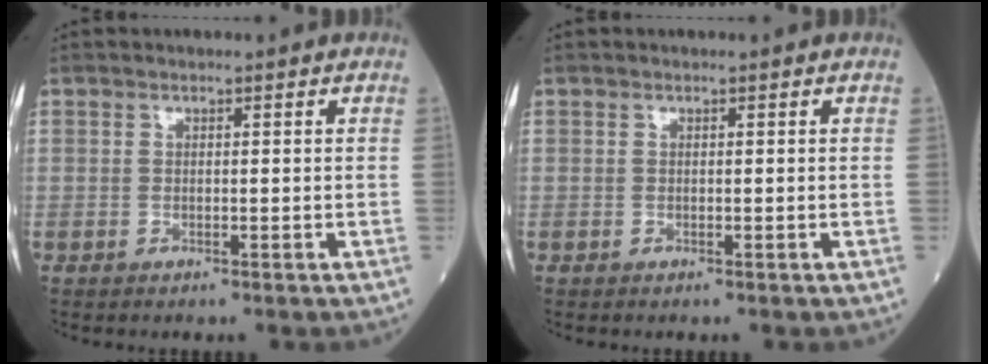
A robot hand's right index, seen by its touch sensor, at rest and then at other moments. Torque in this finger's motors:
{"motor_torque": [0.00, 0.00, 0.00, 0.00]}